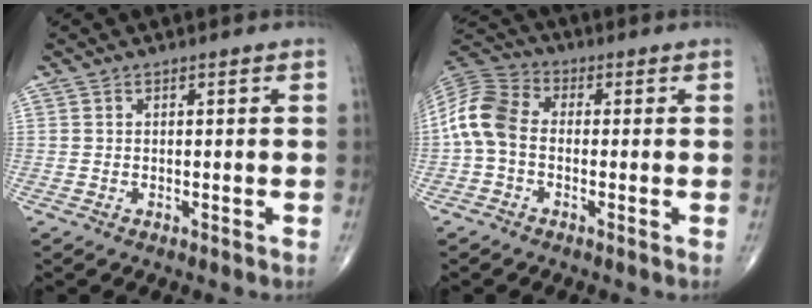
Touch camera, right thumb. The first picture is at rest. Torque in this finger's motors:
{"motor_torque": [0.06, 0.27, 0.94, -0.17, 0.08]}